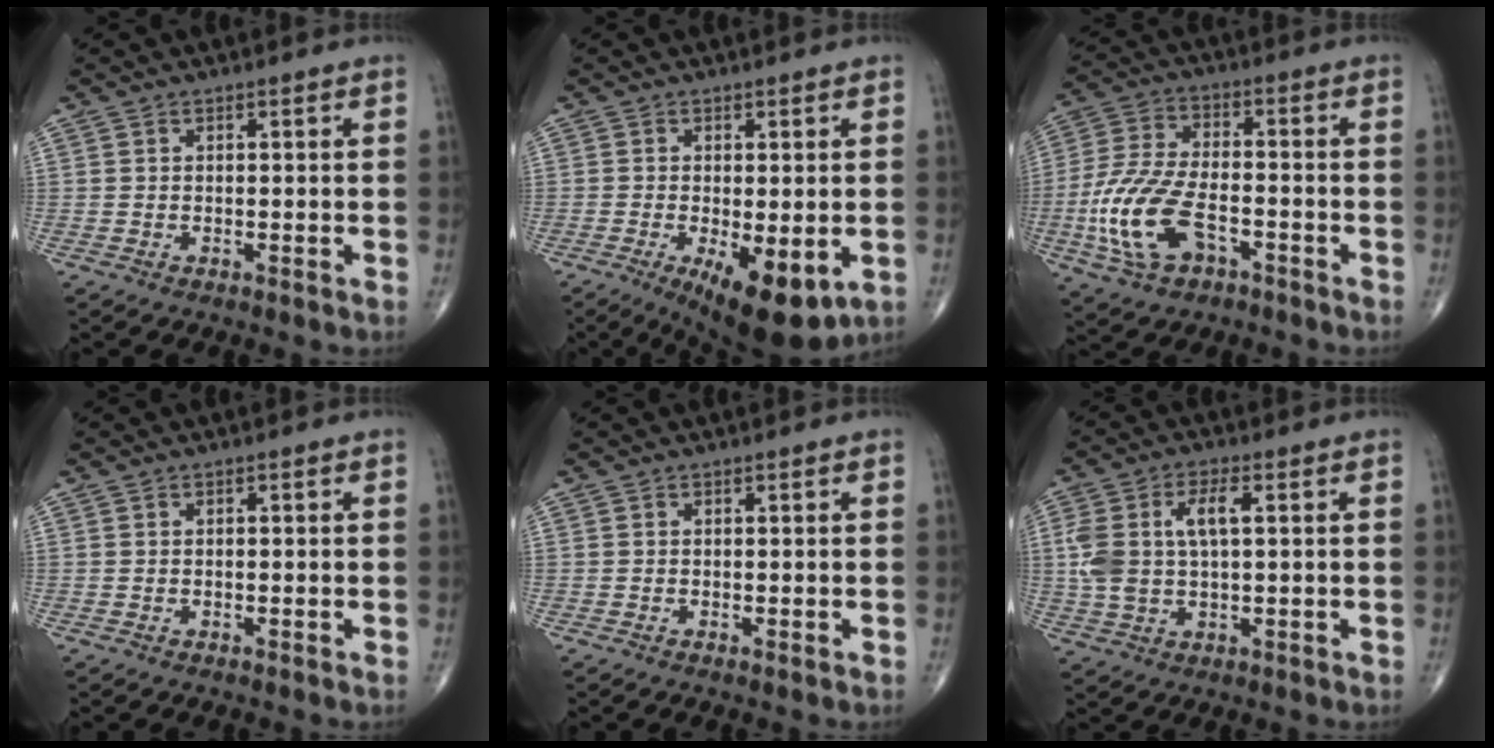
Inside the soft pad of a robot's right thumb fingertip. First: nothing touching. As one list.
[{"total": 11.7, "force": [-4.0, 4.5, 10.0], "torque": [-0.144, -0.018, -0.052]}, {"total": 14.4, "force": [-5.2, 7.5, 11.2], "torque": [-0.241, 0.022, -0.099]}, {"total": 0.0}, {"total": 0.0}, {"total": 9.6, "force": [1.5, 4.7, 8.3], "torque": [-0.185, 0.015, 0.033]}]